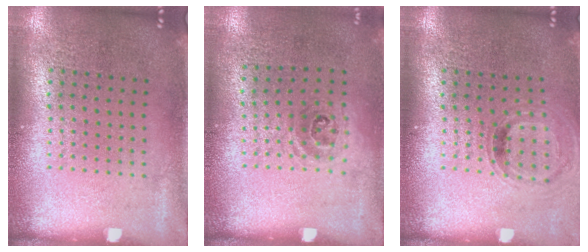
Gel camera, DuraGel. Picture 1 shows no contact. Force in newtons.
{"total": 1.0, "press": 0.7, "slide": 0.7}
{"total": 0.9, "press": 0.9, "slide": 0.1}